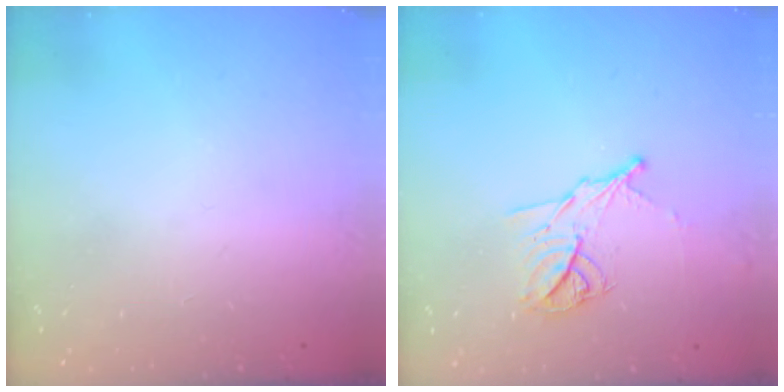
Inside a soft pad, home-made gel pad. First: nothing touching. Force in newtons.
{"total": 11.4, "press": 11.4, "slide": 0.3}